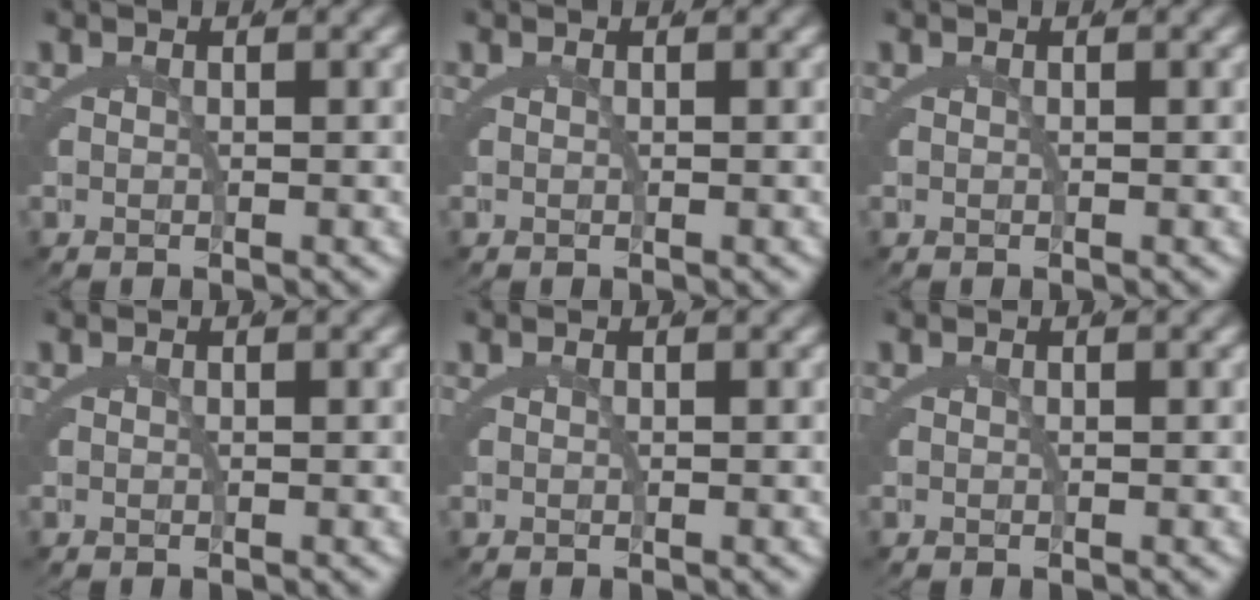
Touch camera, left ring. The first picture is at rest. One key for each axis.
{"total": 0.0}
{"total": 0.0}
{"total": 0.0}
{"total": 0.0}
{"total": 0.0}